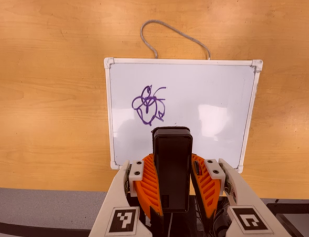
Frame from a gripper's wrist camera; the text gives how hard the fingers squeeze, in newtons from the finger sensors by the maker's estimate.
{"total": 8.8, "left": 6.7, "right": 10.9}